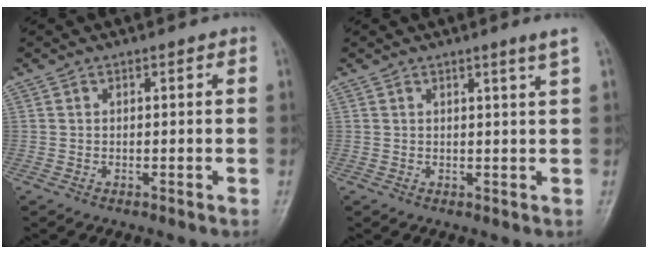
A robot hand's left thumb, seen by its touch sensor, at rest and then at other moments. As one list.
[{"total": 2.4, "force": [1.4, -0.7, 1.8], "torque": [-0.029, -0.015, 0.024]}]